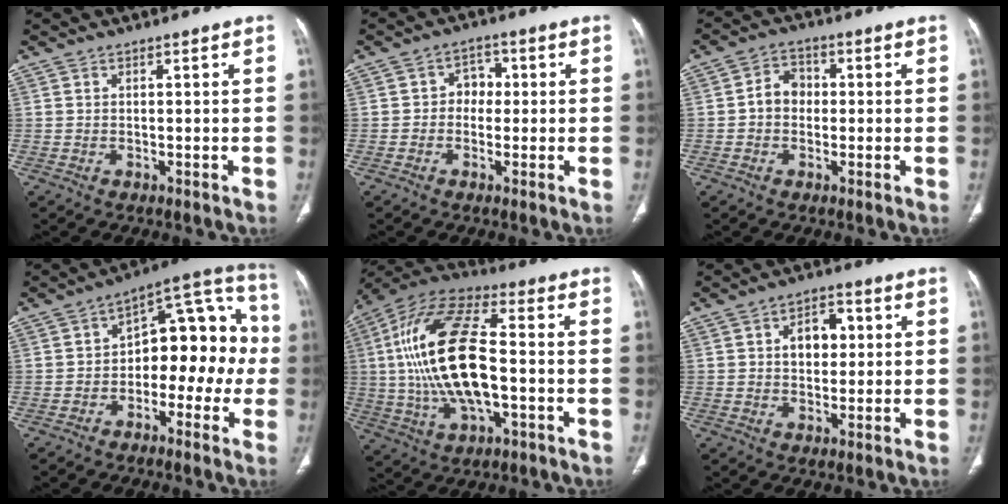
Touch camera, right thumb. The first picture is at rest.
{"total": 4.0, "force": [-0.1, 3.4, 2.2], "torque": [-0.003, 0.014, -0.012]}
{"total": 5.0, "force": [-0.2, 4.1, 2.8], "torque": [-0.029, 0.017, -0.014]}
{"total": 16.3, "force": [-1.9, 9.8, 13.0], "torque": [-0.116, 0.062, -0.040]}
{"total": 21.7, "force": [-0.7, 9.8, 19.4], "torque": [-0.393, 0.023, -0.014]}
{"total": 7.2, "force": [1.3, 4.9, 5.1], "torque": [-0.053, 0.011, 0.017]}